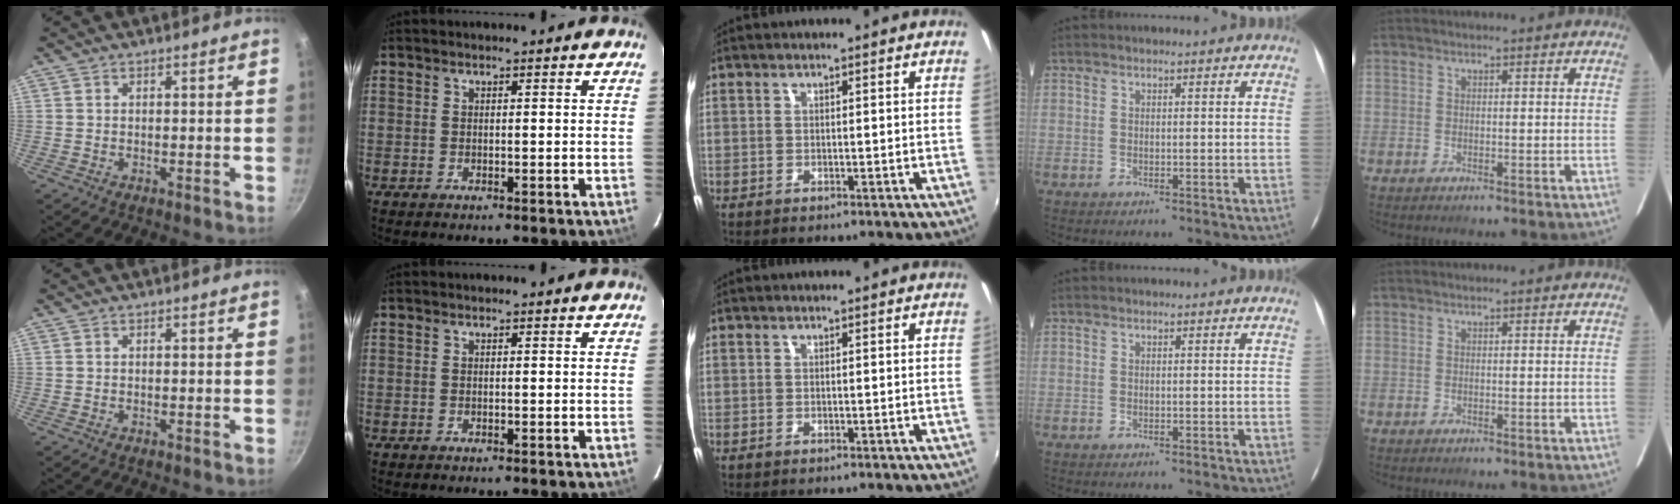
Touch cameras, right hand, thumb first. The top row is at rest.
{}